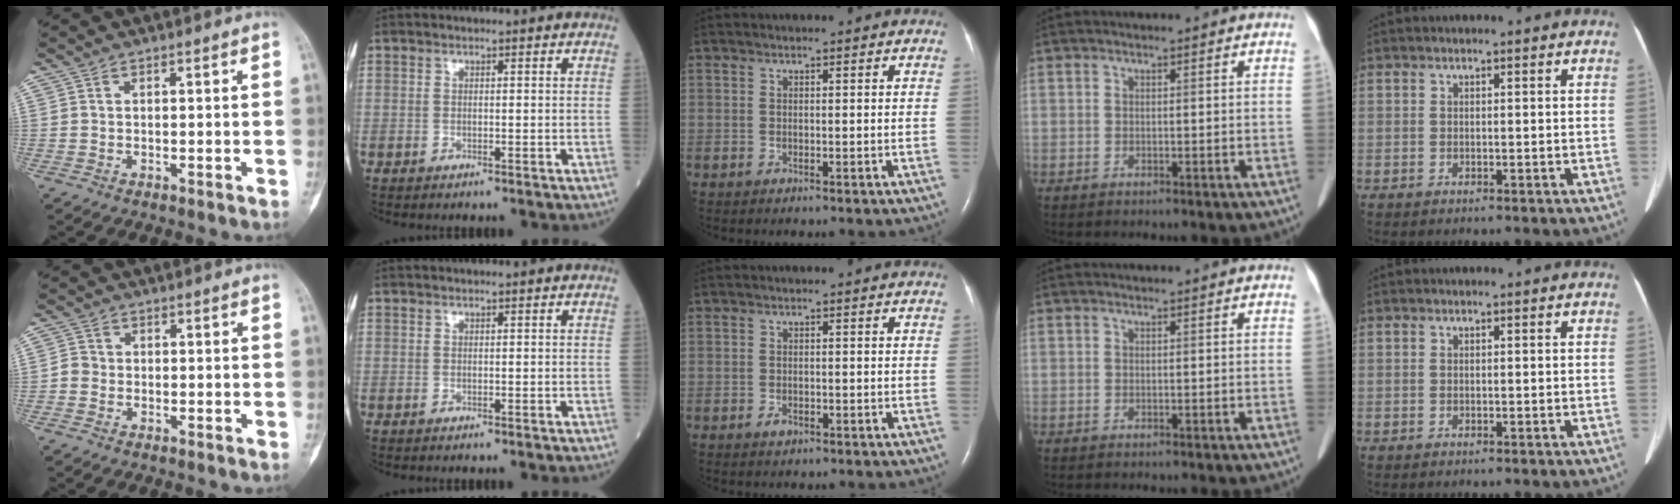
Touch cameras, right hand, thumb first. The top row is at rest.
{"thumb": {"total": 2.1, "force": [-0.6, 1.9, 0.7], "torque": [0.001, 0.008, -0.020]}, "middle": {"total": 1.1, "force": [-0.6, 0.6, 0.7], "torque": [-0.014, 0.000, -0.008]}}